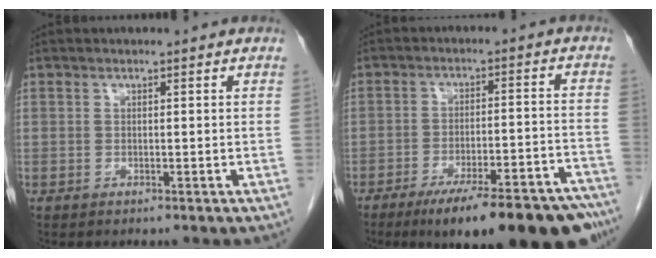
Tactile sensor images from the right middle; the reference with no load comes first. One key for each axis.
{"total": 21.1, "fx": -16.7, "fy": 3.7, "fz": 12.3, "tx": -0.106, "ty": 0.011, "tz": -0.230}